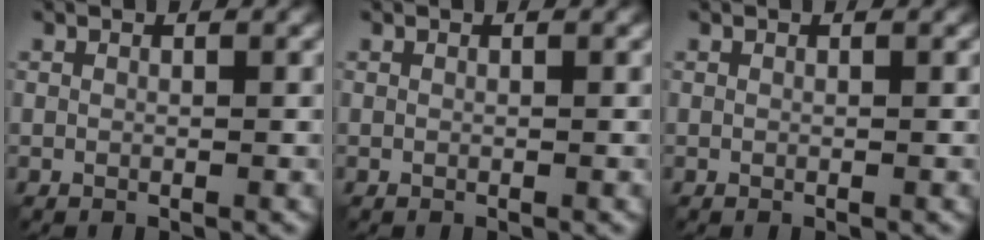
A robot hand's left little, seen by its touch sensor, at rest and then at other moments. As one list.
[{"total": 0.0}, {"total": 0.0}]